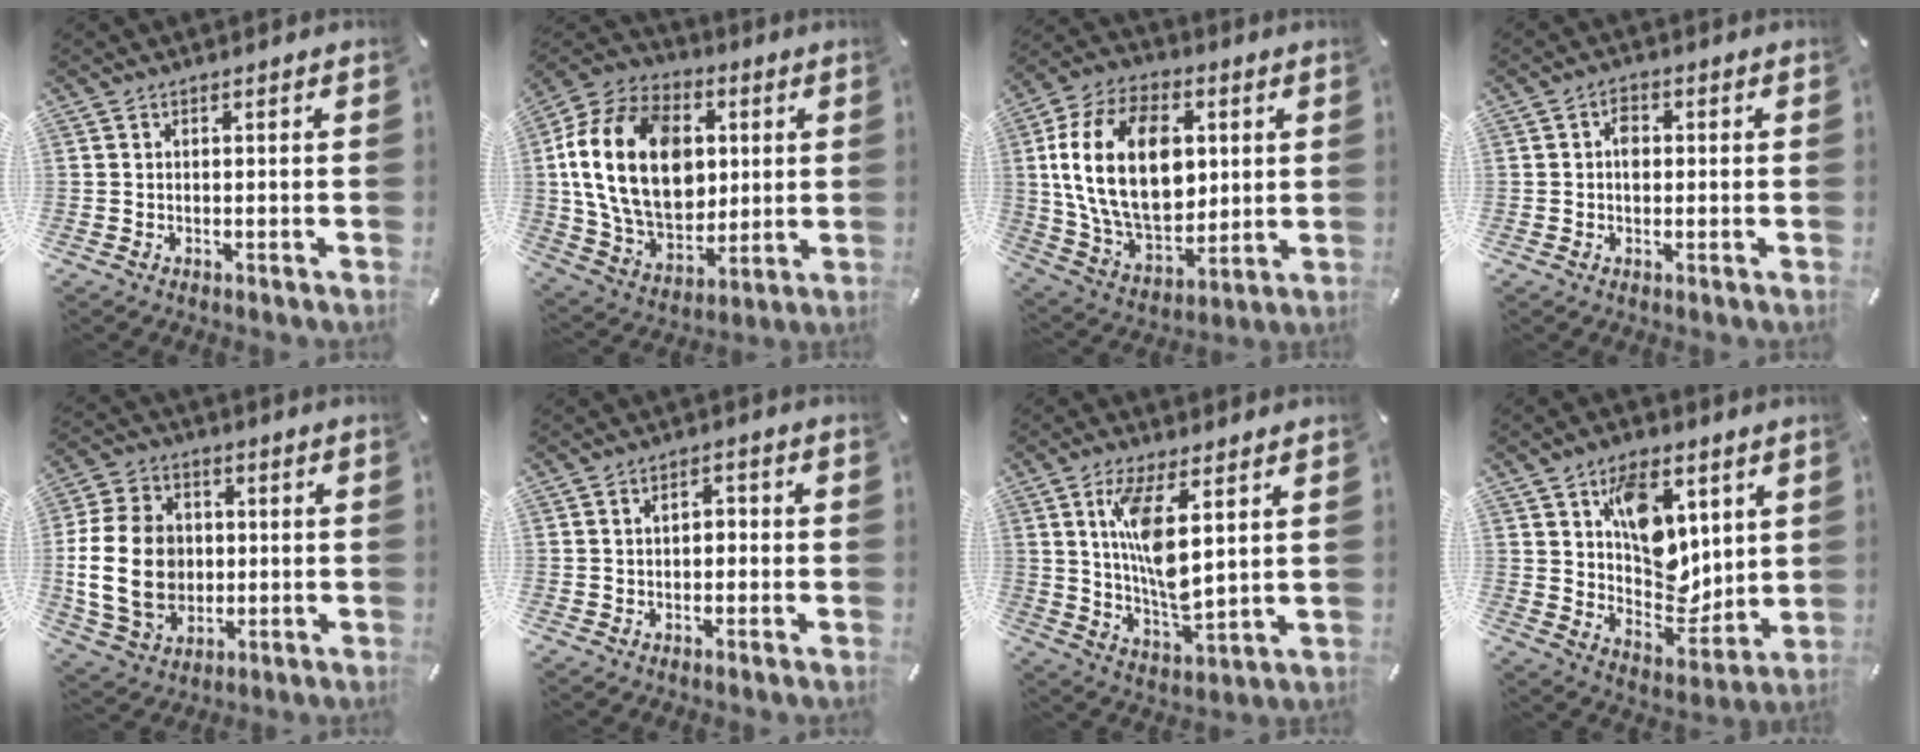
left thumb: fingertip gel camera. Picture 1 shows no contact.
{"total": 21.5, "force": [2.7, 16.0, 14.1], "torque": [-0.294, 0.001, 0.050]}
{"total": 22.2, "force": [3.5, 15.1, 15.9], "torque": [-0.322, -0.001, 0.057]}
{"total": 3.1, "force": [0.2, 2.3, 2.0], "torque": [-0.025, 0.001, -0.001]}
{"total": 17.3, "force": [-0.5, 13.7, 10.5], "torque": [-0.227, 0.001, -0.013]}
{"total": 2.8, "force": [-0.3, 2.0, 1.9], "torque": [-0.031, 0.007, -0.012]}
{"total": 12.2, "force": [4.7, 4.4, 10.3], "torque": [-0.202, -0.021, 0.079]}
{"total": 12.5, "force": [5.5, 9.0, 6.8], "torque": [-0.080, -0.044, 0.103]}